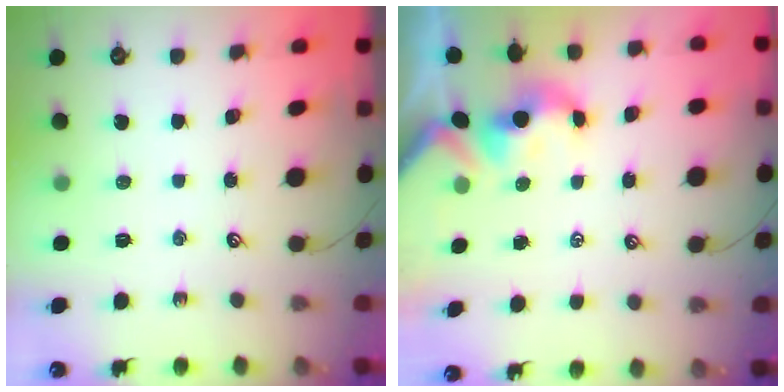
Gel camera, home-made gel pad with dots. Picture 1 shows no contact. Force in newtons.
{"total": 1.8, "press": 1.6, "slide": 0.8}